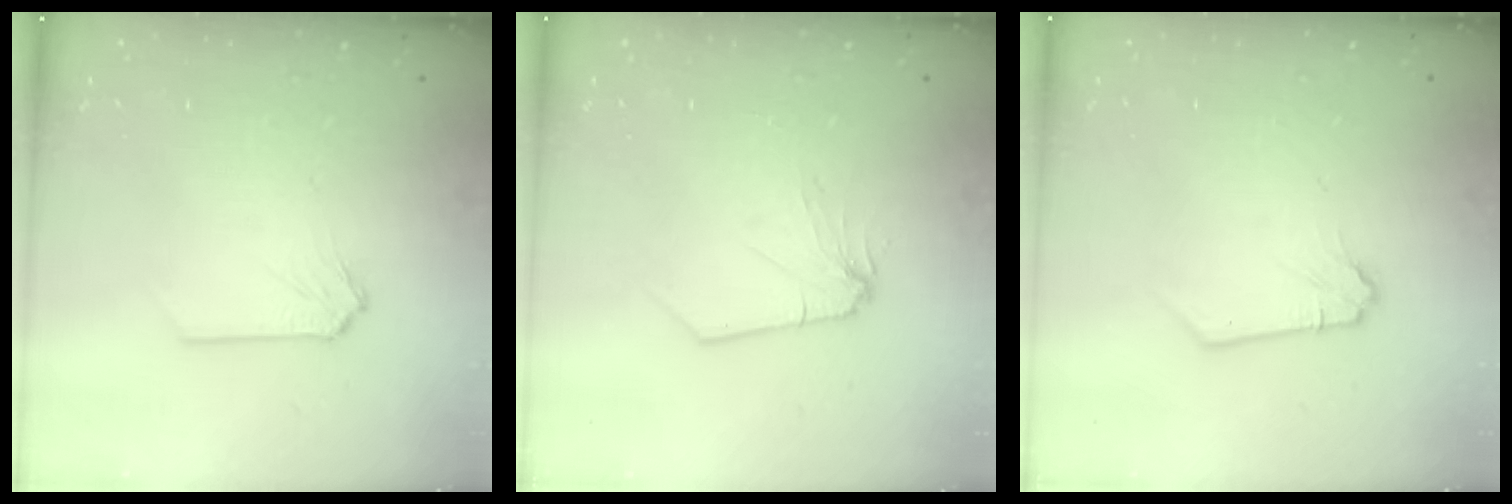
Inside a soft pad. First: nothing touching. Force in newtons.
{"total": 1.6, "press": 1.5, "slide": 0.4}
{"total": 0.0}